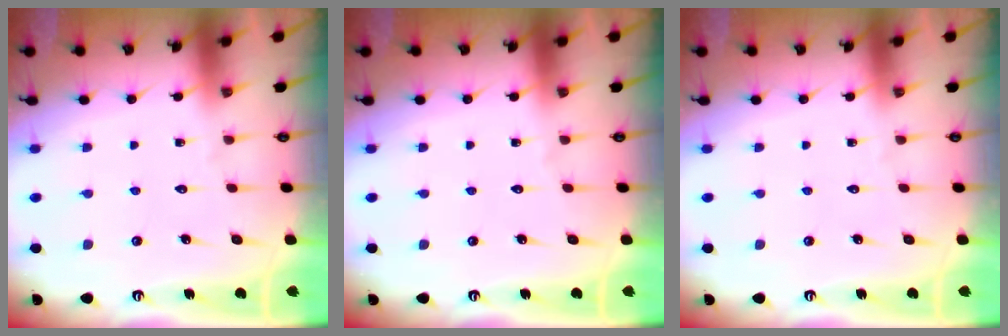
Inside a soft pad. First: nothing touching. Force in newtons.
{"total": 0.0}
{"total": 0.0}